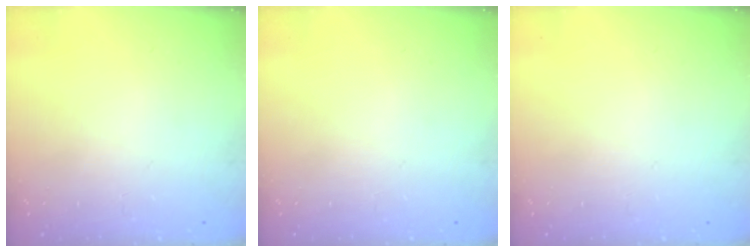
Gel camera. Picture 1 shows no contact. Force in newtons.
{"total": 0.0}
{"total": 0.0}